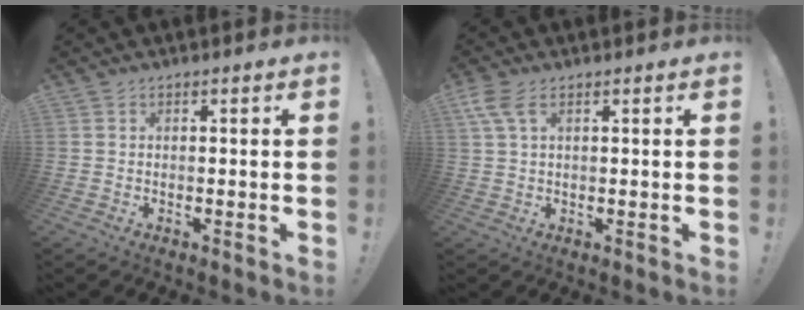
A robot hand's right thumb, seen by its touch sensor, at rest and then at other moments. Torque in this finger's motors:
{"motor_torque": [-0.13, 0.15, 0.46, 0.37, 0.02]}